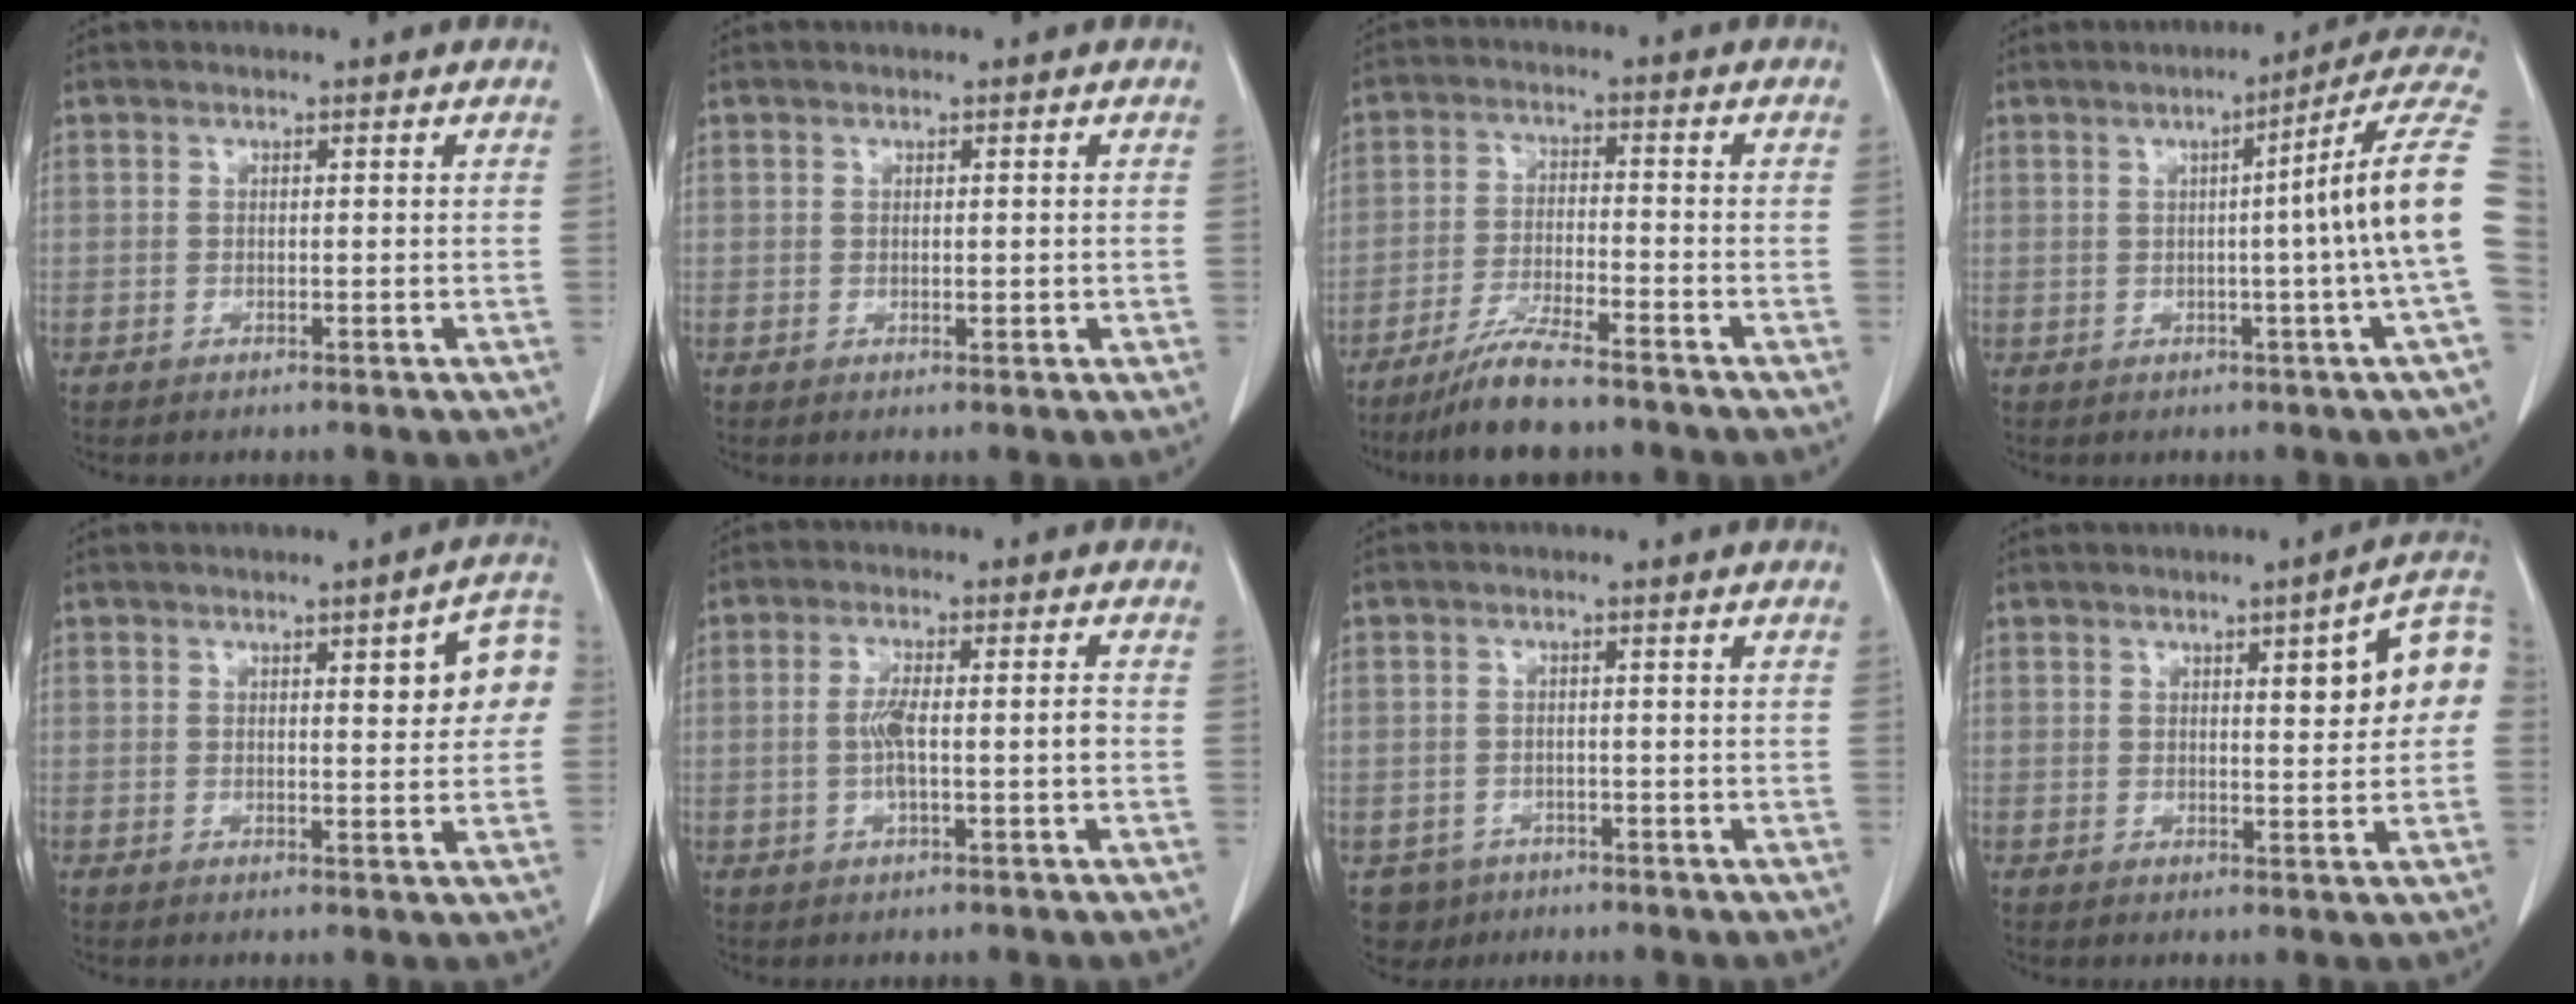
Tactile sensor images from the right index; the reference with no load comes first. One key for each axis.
{"total": 0.8, "fx": 0.0, "fy": 0.4, "fz": 0.7, "tx": -0.011, "ty": -0.002, "tz": 0.002}
{"total": 7.7, "fx": -6.4, "fy": 0.6, "fz": 4.3, "tx": -0.082, "ty": -0.022, "tz": -0.113}
{"total": 12.5, "fx": 0.1, "fy": -2.8, "fz": 12.2, "tx": -0.137, "ty": 0.009, "tz": -0.008}
{"total": 7.4, "fx": 1.7, "fy": 1.8, "fz": 7.0, "tx": -0.079, "ty": 0.017, "tz": 0.016}
{"total": 5.2, "fx": -0.9, "fy": 0.8, "fz": 5.1, "tx": -0.104, "ty": 0.008, "tz": -0.014}
{"total": 4.0, "fx": -2.3, "fy": 3.3, "fz": -0.1, "tx": 0.005, "ty": 0.008, "tz": -0.032}
{"total": 9.0, "fx": 1.8, "fy": 1.8, "fz": 8.6, "tx": -0.108, "ty": 0.021, "tz": 0.019}